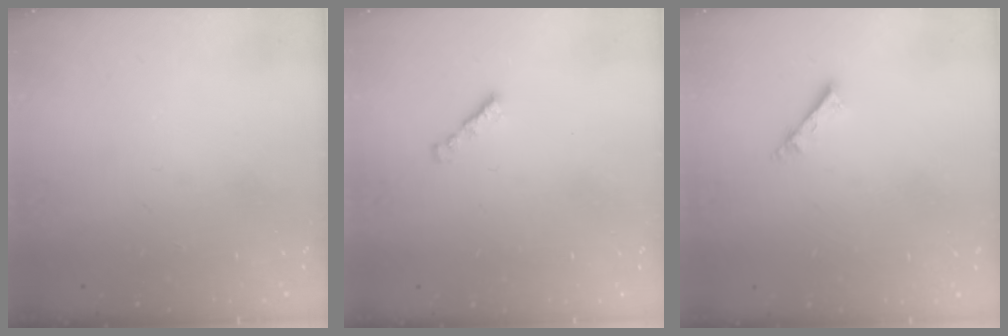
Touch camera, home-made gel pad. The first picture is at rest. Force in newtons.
{"total": 1.0, "press": 0.8, "slide": 0.5}
{"total": 2.3, "press": 2.3, "slide": 0.1}